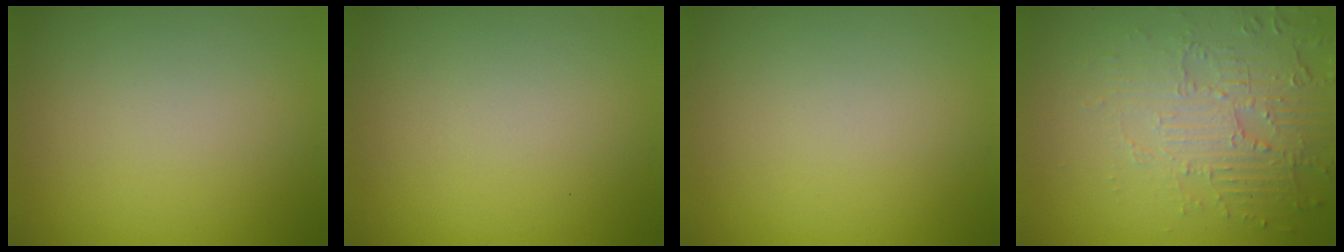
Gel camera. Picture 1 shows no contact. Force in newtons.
{"total": 0.0}
{"total": 0.0}
{"total": 5.7, "press": 3.7, "slide": 4.3}